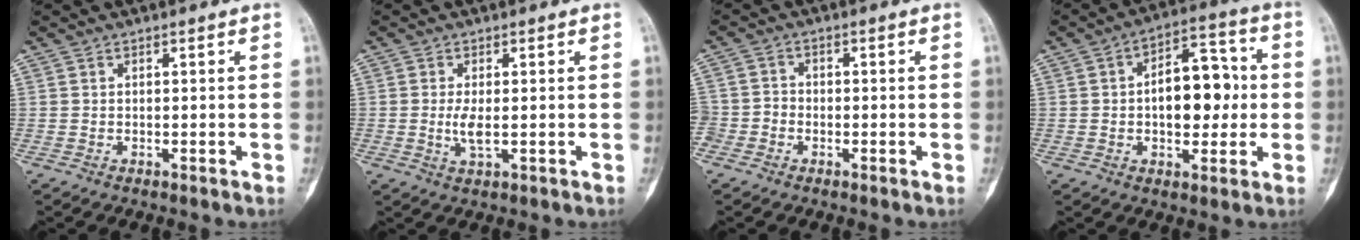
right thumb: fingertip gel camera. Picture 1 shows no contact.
{"total": 3.4, "force": [-0.4, 1.6, 2.9], "torque": [-0.058, -0.005, -0.008]}
{"total": 4.9, "force": [-2.2, 4.2, 1.2], "torque": [-0.012, 0.019, -0.048]}
{"total": 12.7, "force": [0.0, 7.6, 10.2], "torque": [-0.107, 0.028, -0.003]}